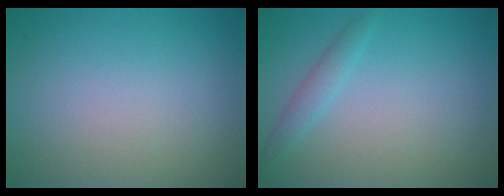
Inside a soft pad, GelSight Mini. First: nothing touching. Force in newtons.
{"total": 1.5, "press": 1.5, "slide": 0.1}